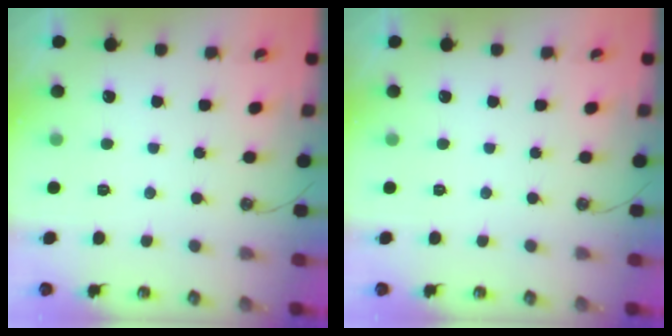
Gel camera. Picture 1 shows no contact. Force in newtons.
{"total": 0.0}